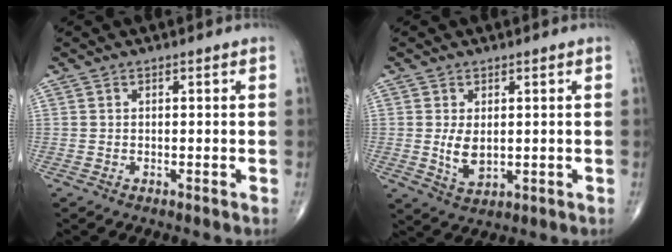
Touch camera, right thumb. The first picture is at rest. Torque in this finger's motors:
{"motor_torque": [1.00, 2.24, 0.40, 0.33, 0.15]}